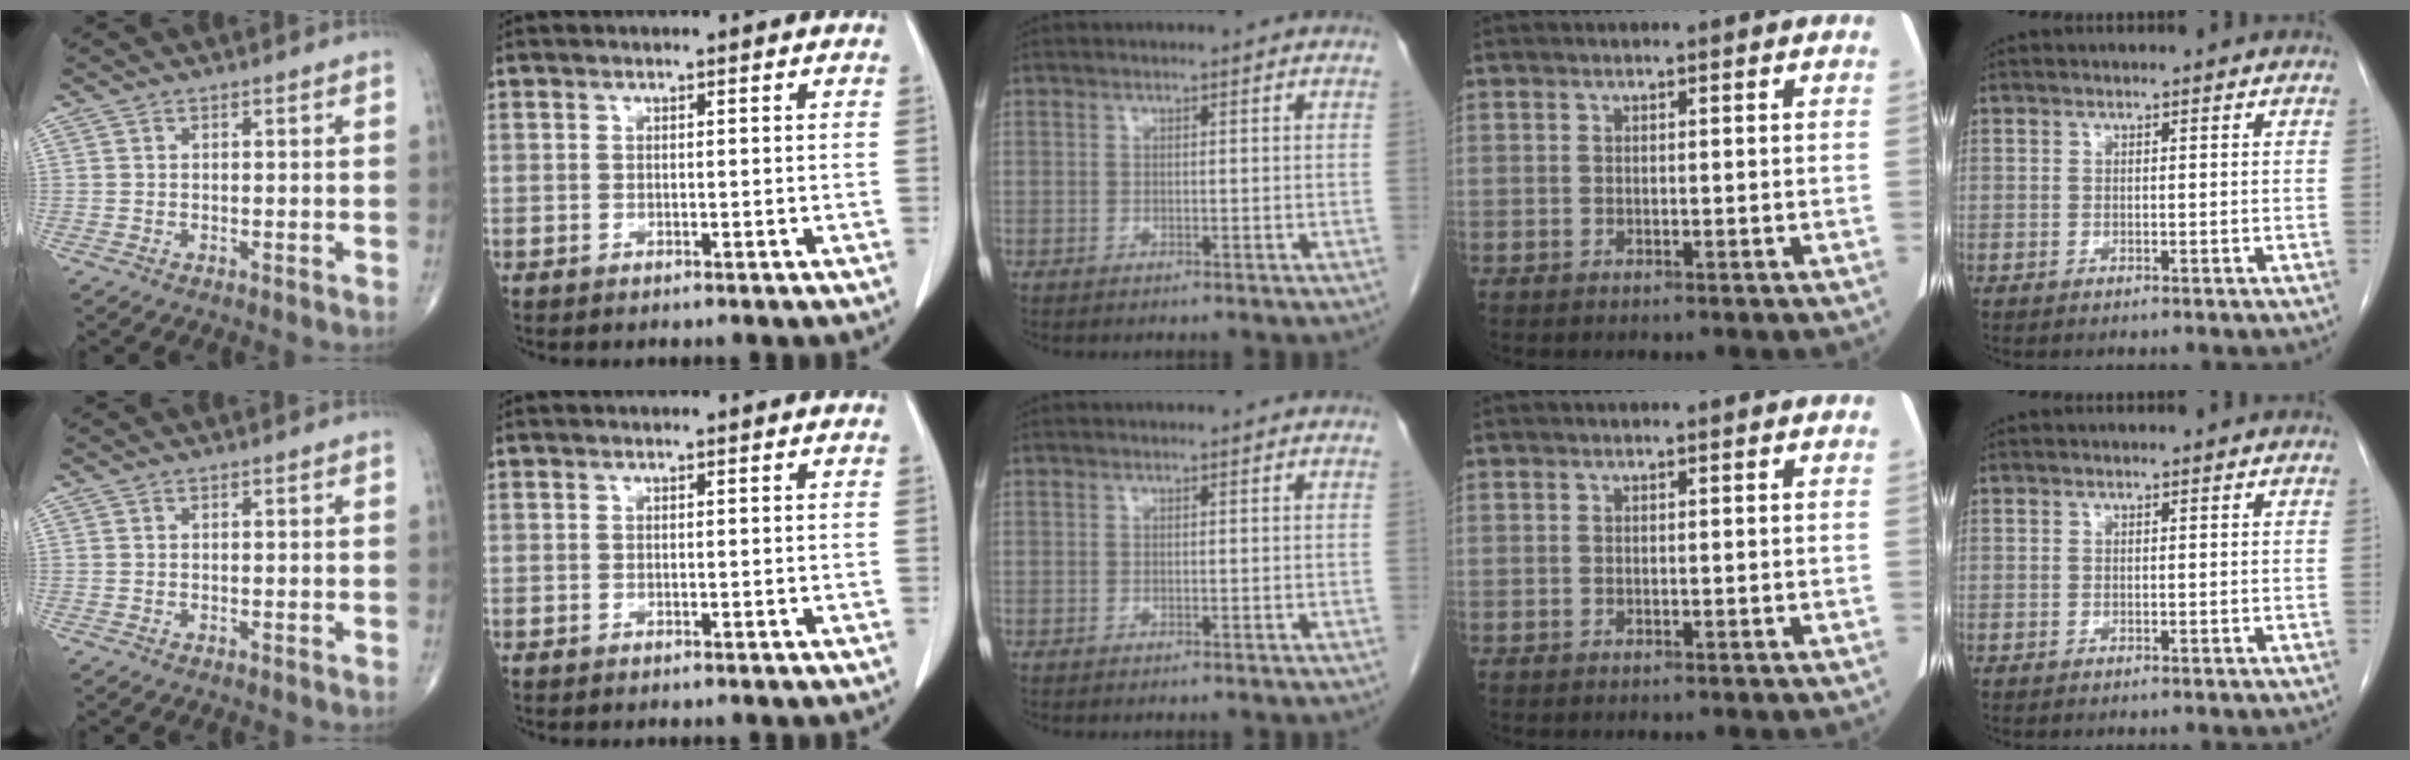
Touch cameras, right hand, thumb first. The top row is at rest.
{}